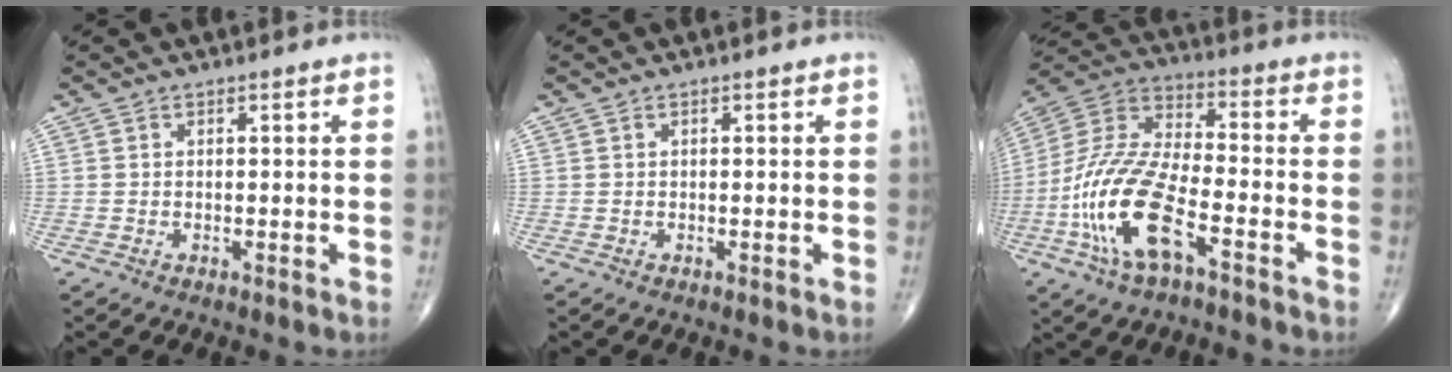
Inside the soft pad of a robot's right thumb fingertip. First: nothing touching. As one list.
[{"total": 0.0}, {"total": 17.7, "force": [-7.1, 6.8, 14.7], "torque": [-0.316, 0.037, -0.133]}]